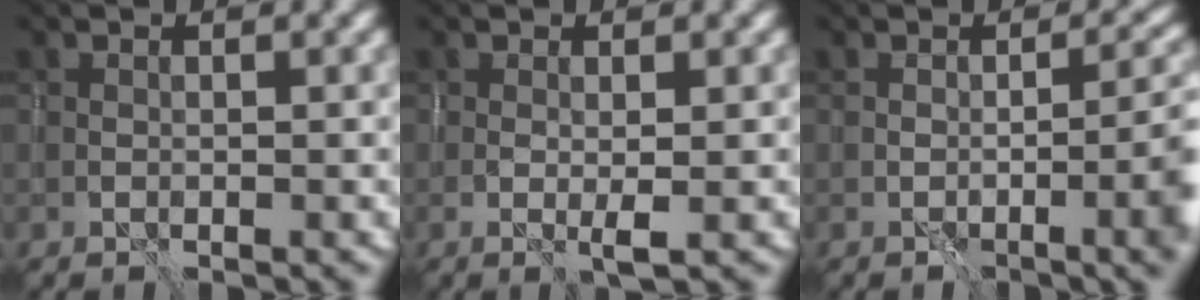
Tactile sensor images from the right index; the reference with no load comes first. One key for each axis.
{"total": 1.3, "fx": -0.1, "fy": 0.1, "fz": 1.3, "tx": -0.027, "ty": -0.002, "tz": -0.004}
{"total": 6.4, "fx": -1.1, "fy": 2.2, "fz": 5.9, "tx": -0.064, "ty": 0.000, "tz": -0.012}